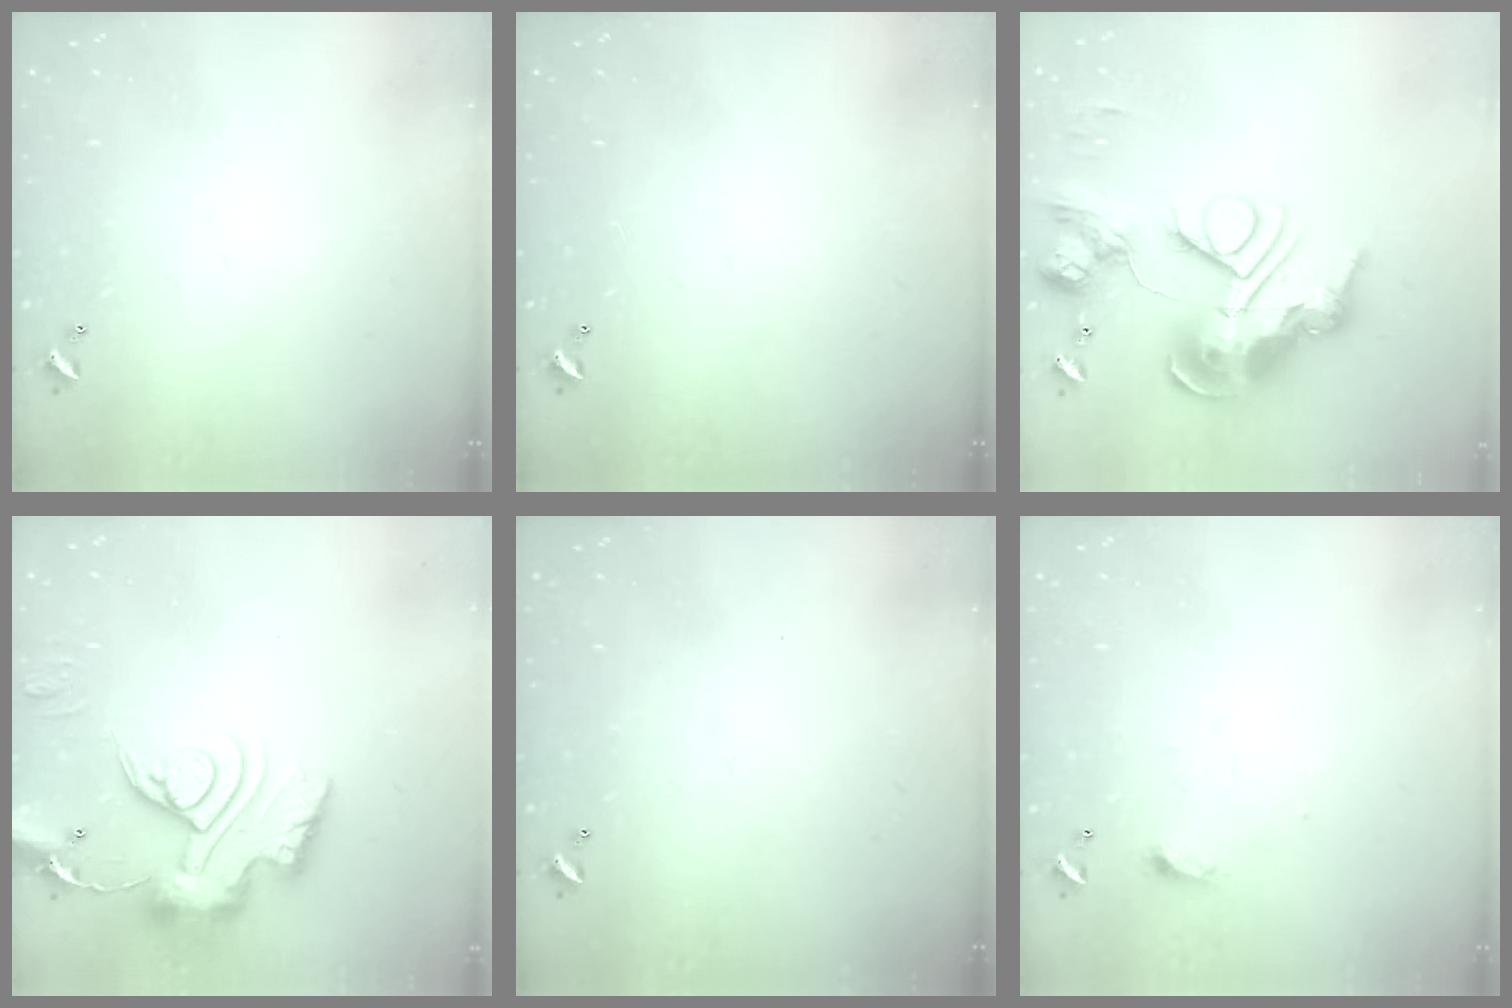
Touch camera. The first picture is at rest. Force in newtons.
{"total": 0.0}
{"total": 0.9, "press": 0.9, "slide": 0.0}
{"total": 15.5, "press": 15.4, "slide": 1.7}
{"total": 0.0}
{"total": 4.0, "press": 4.0, "slide": 0.5}